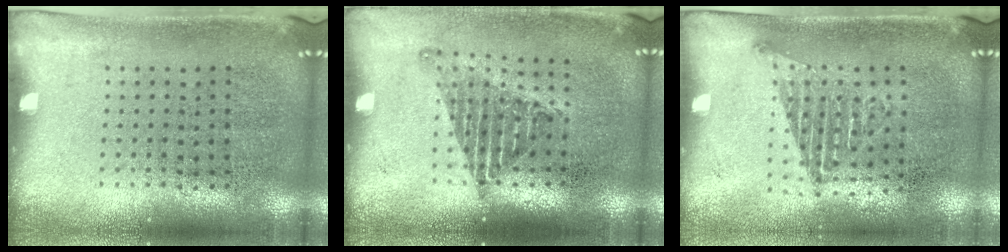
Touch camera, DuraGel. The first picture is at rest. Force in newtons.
{"total": 1.3, "press": 1.1, "slide": 0.8}
{"total": 1.1, "press": 1.0, "slide": 0.6}